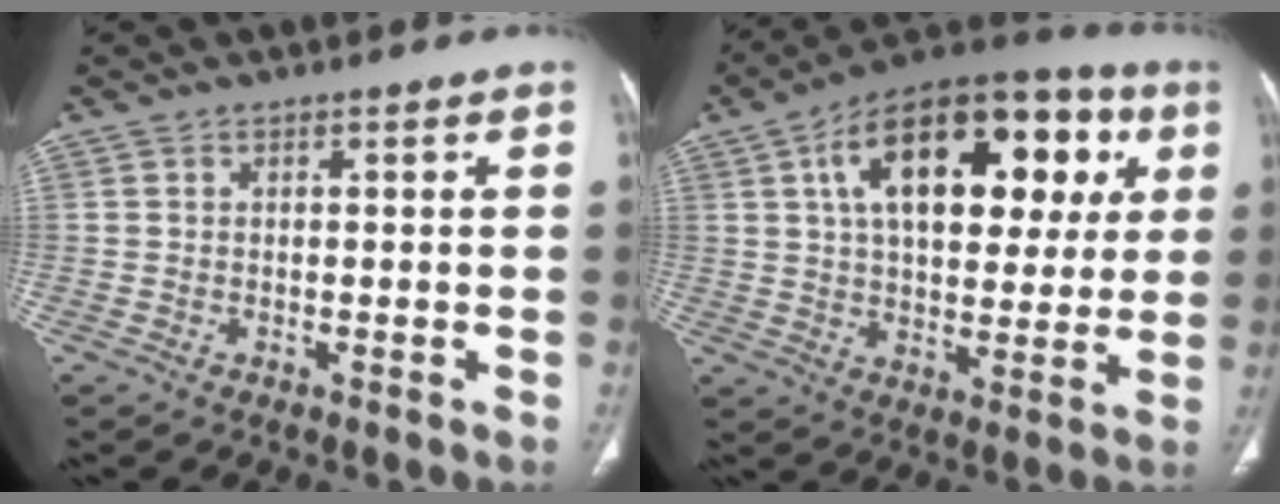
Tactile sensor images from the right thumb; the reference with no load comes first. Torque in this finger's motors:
{"motor_torque": [0.28, 4.73, 1.57, 0.10, 0.19]}